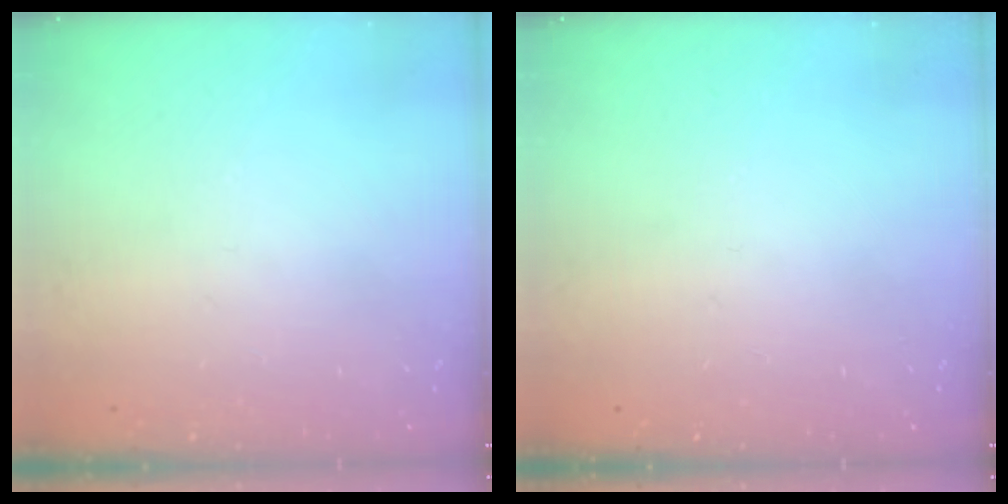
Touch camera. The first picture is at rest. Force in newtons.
{"total": 0.0}